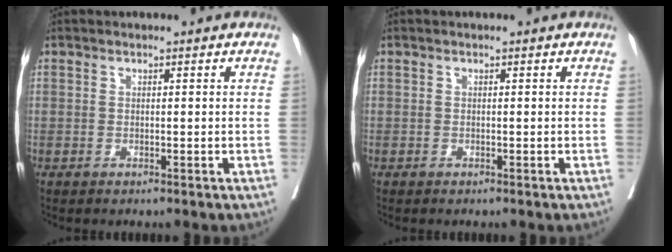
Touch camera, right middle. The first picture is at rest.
{"total": 0.0}